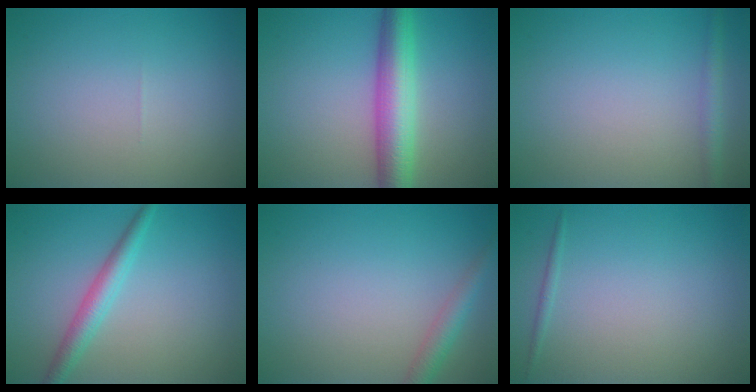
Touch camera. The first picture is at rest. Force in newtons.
{"total": 6.0, "press": 6.0, "slide": 0.1}
{"total": 1.6, "press": 1.6, "slide": 0.1}
{"total": 2.6, "press": 2.6, "slide": 0.0}
{"total": 2.2, "press": 2.2, "slide": 0.1}
{"total": 0.6, "press": 0.6, "slide": 0.1}